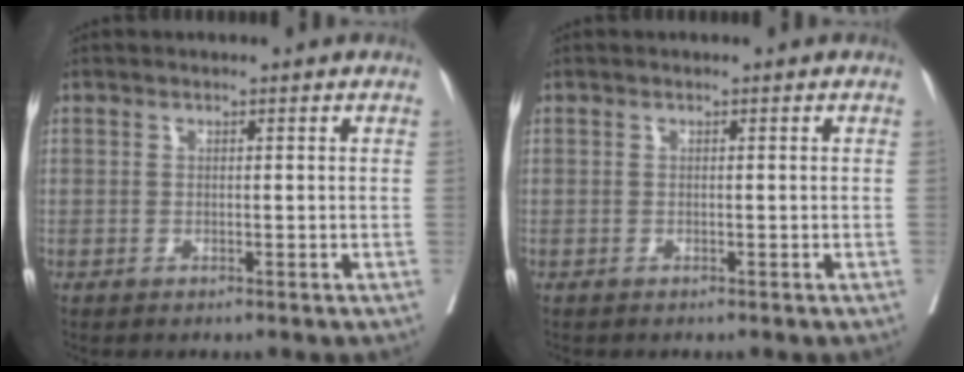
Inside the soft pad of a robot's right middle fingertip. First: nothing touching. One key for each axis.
{"total": 0.0}